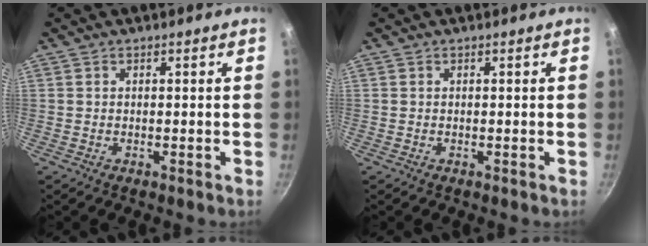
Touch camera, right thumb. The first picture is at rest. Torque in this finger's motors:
{"motor_torque": [-0.08, 0.02, 0.00, 0.00, 0.00]}